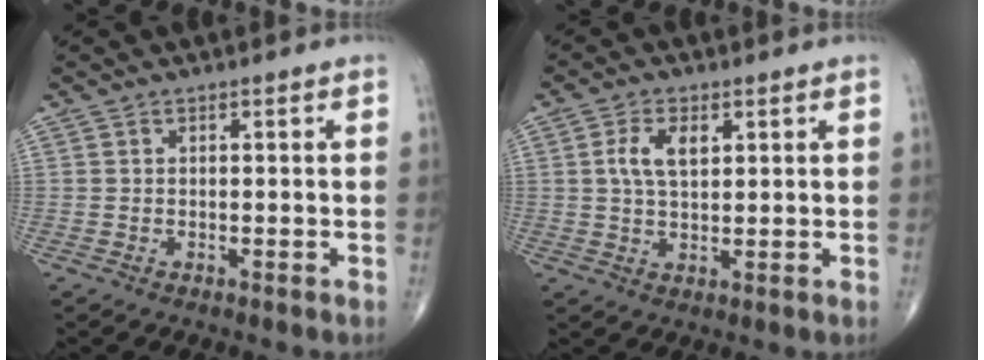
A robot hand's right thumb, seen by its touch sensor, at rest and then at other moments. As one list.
[{"total": 5.5, "force": [1.6, 2.9, 4.4], "torque": [-0.083, -0.001, 0.029]}]